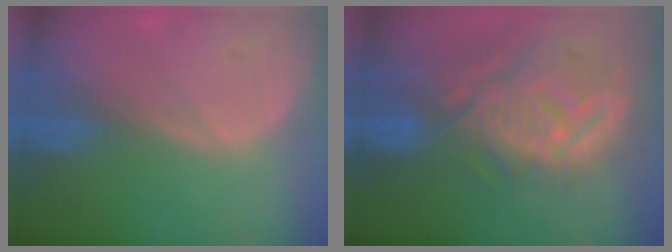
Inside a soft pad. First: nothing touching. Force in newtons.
{"total": 12.2, "press": 11.0, "slide": 5.4}